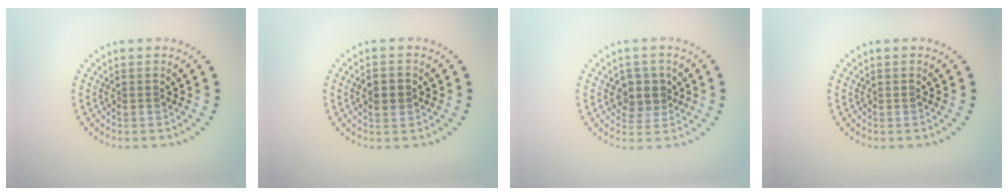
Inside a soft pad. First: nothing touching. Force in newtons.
{"total": 2.5, "press": 2.5, "slide": 0.2}
{"total": 2.7, "press": 2.5, "slide": 1.0}
{"total": 0.0}